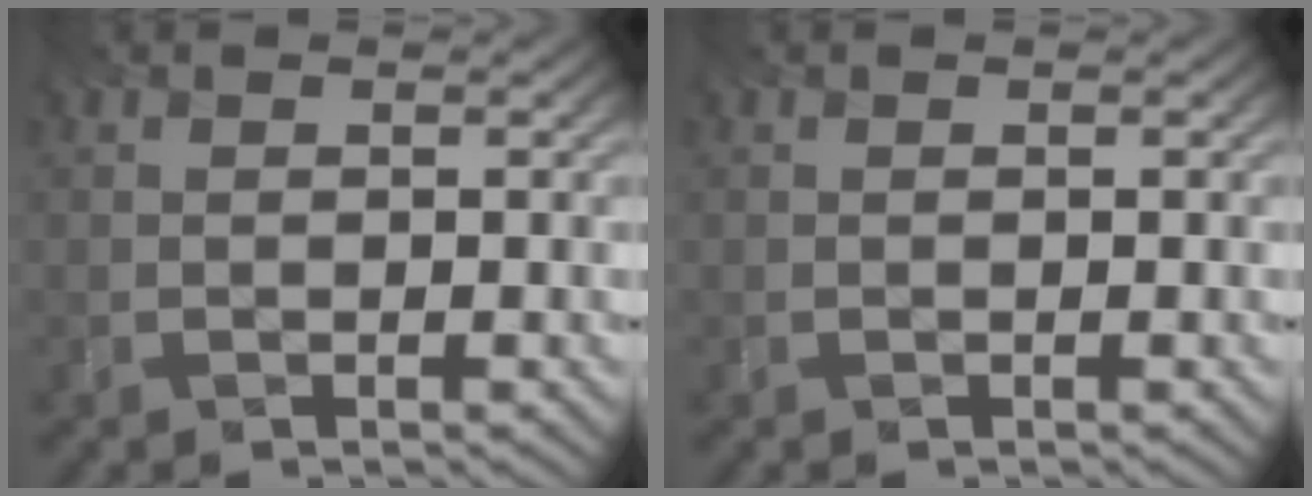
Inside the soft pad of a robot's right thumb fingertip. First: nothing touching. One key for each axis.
{"total": 0.0}